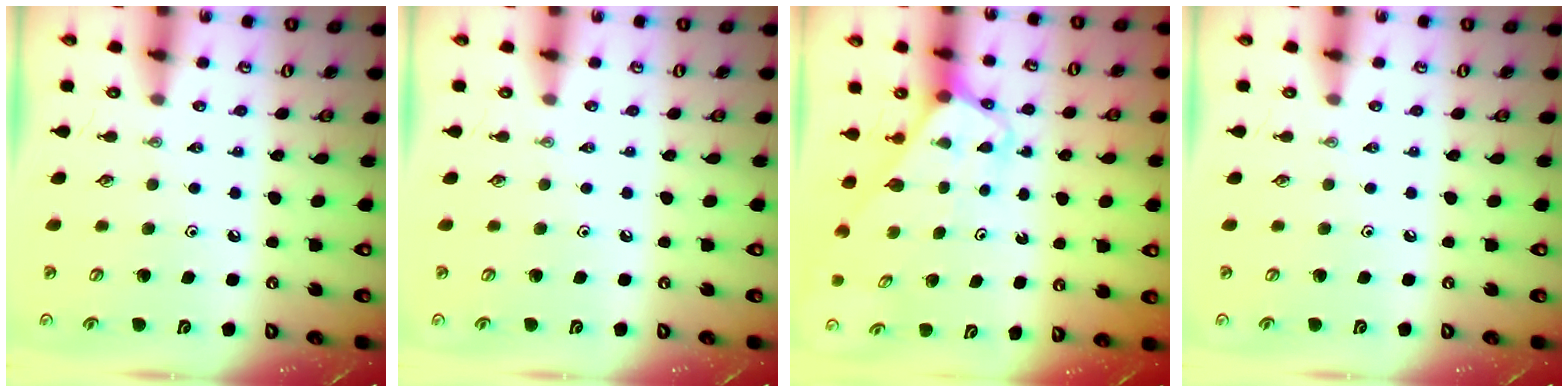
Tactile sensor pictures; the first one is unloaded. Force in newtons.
{"total": 0.0}
{"total": 3.2, "press": 3.2, "slide": 0.2}
{"total": 0.0}